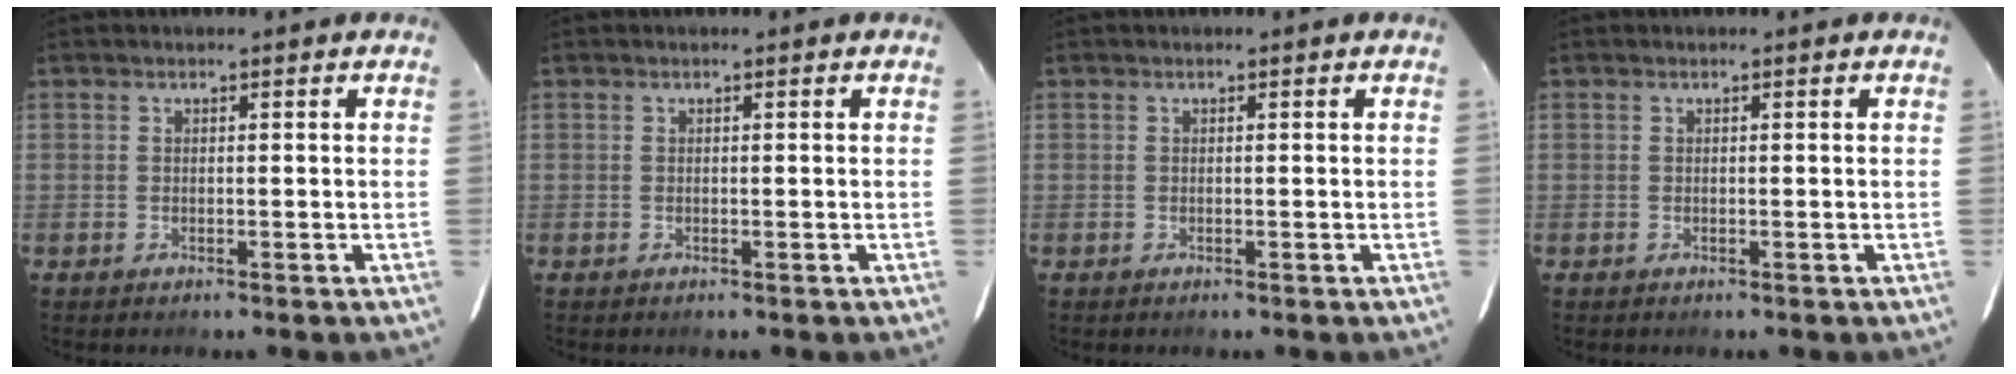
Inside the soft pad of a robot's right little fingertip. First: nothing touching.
{"total": 0.0}
{"total": 0.0}
{"total": 0.0}